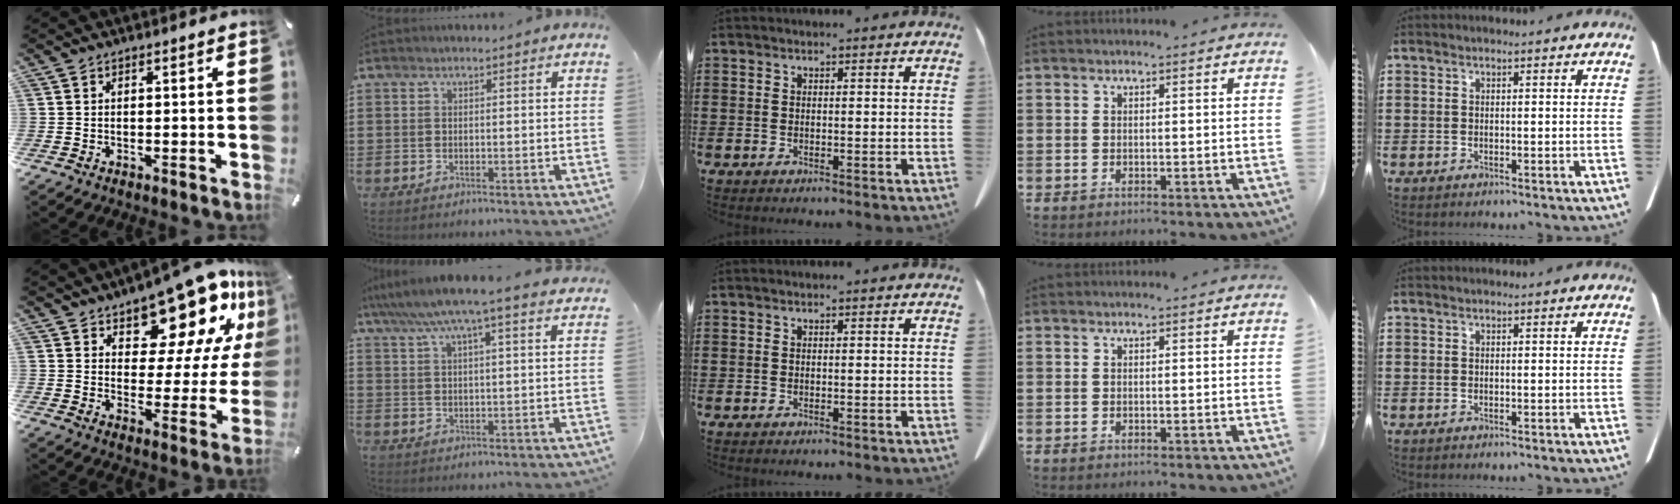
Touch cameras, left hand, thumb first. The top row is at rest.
{"thumb": {"total": 17.9, "force": [13.8, 7.9, 8.3], "torque": [-0.112, -0.115, 0.234]}, "index": {"total": 7.1, "force": [5.6, -0.1, 4.3], "torque": [-0.101, -0.019, 0.096]}}